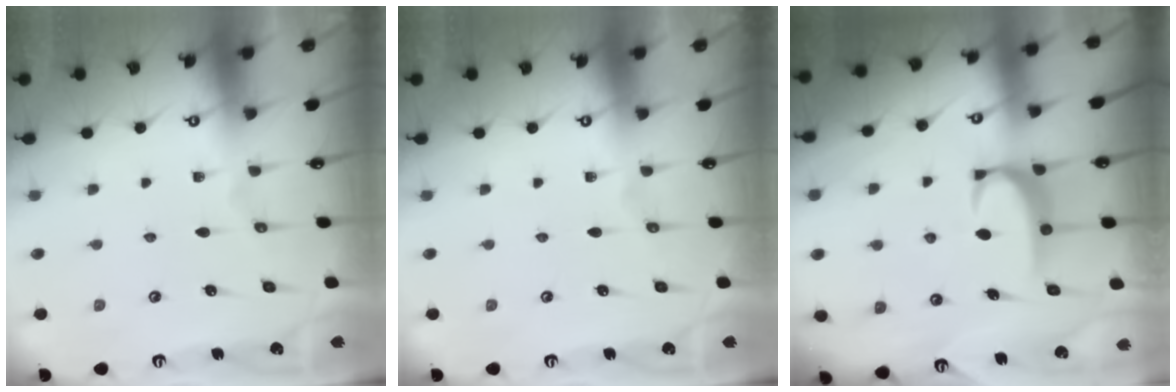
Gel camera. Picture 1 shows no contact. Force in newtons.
{"total": 0.0}
{"total": 2.8, "press": 2.8, "slide": 0.4}